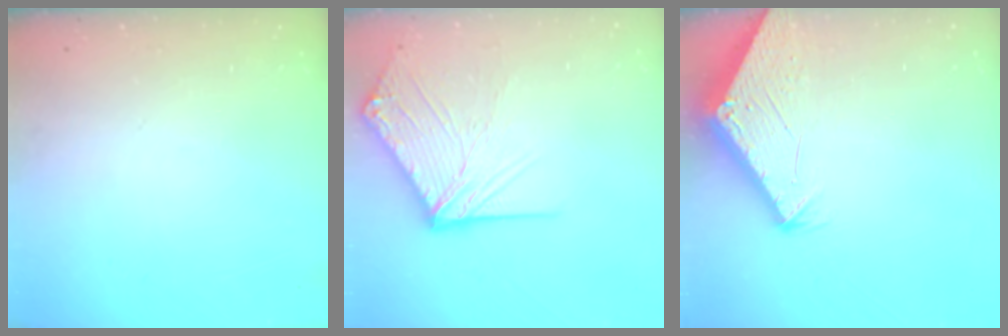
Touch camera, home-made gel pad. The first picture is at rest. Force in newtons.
{"total": 12.5, "press": 12.4, "slide": 1.9}
{"total": 2.8, "press": 2.8, "slide": 0.1}